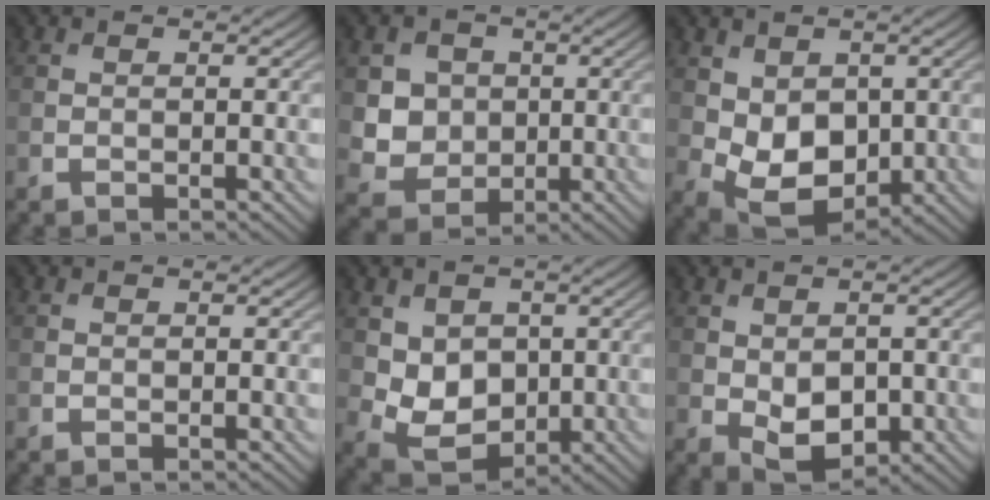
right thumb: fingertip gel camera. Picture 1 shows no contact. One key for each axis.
{"total": 5.2, "fx": 0.6, "fy": 4.8, "fz": 1.9, "tx": -0.053, "ty": -0.015, "tz": 0.007}
{"total": 7.3, "fx": 0.1, "fy": 5.2, "fz": 5.2, "tx": -0.112, "ty": -0.017, "tz": 0.007}
{"total": 0.0}
{"total": 5.9, "fx": 0.7, "fy": 4.7, "fz": 3.4, "tx": -0.084, "ty": -0.014, "tz": 0.014}
{"total": 5.0, "fx": -0.9, "fy": 3.1, "fz": 3.8, "tx": -0.073, "ty": -0.012, "tz": -0.008}